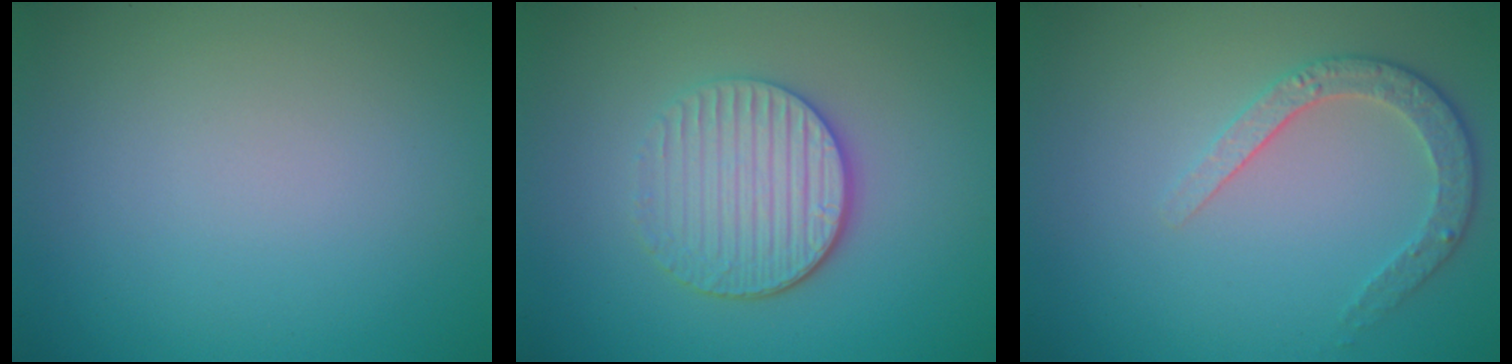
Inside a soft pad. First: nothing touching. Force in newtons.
{"total": 4.3, "press": 3.5, "slide": 2.5}
{"total": 2.6, "press": 2.5, "slide": 1.0}